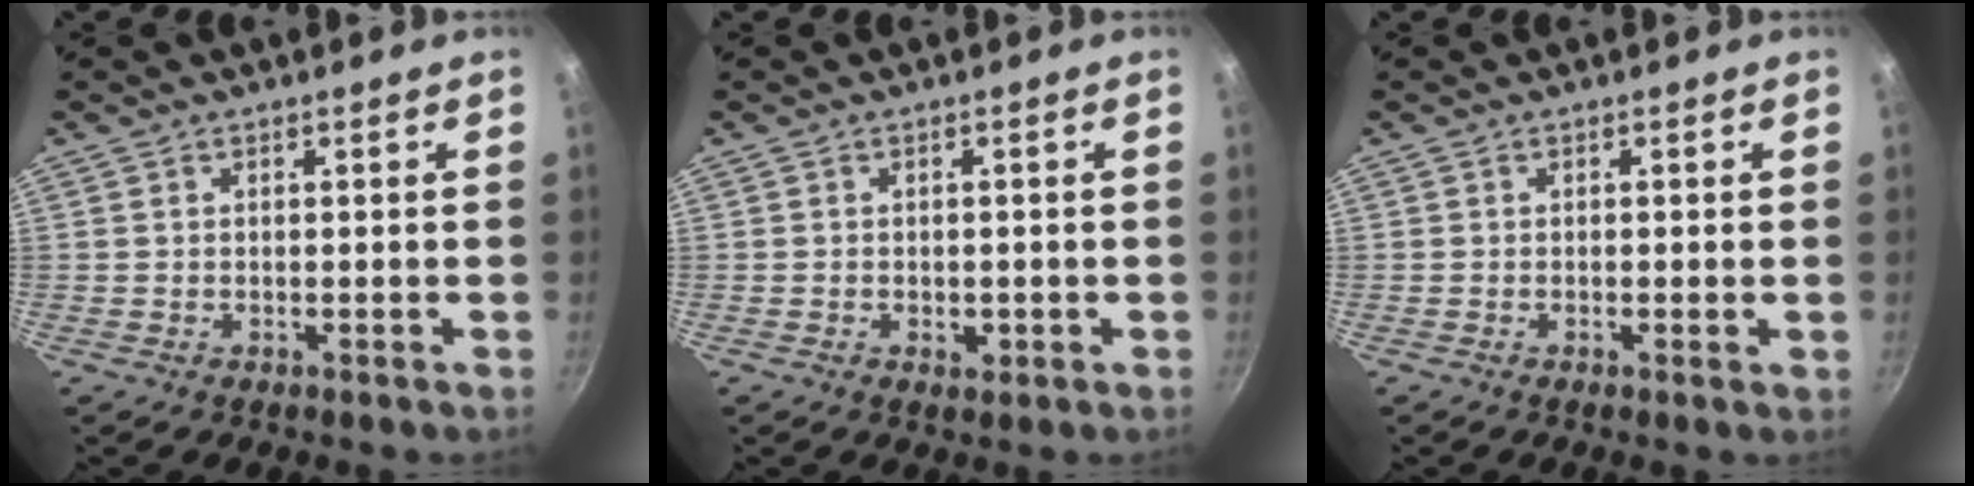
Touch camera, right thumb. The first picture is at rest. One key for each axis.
{"total": 2.2, "fx": -0.7, "fy": 1.5, "fz": 1.5, "tx": -0.017, "ty": -0.001, "tz": -0.008}
{"total": 0.9, "fx": -0.2, "fy": 0.2, "fz": 0.9, "tx": -0.013, "ty": -0.001, "tz": -0.005}